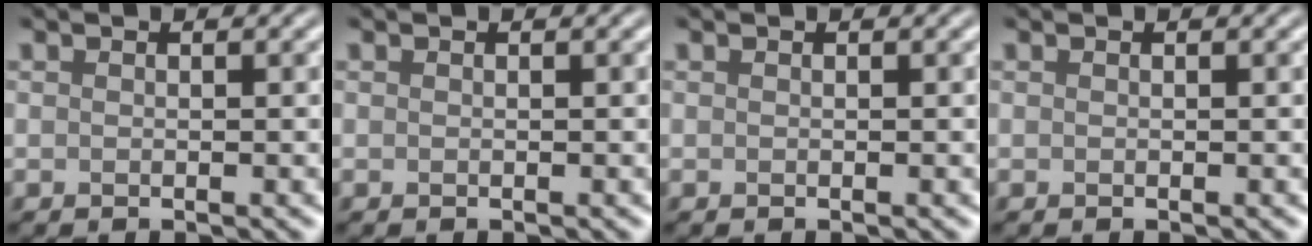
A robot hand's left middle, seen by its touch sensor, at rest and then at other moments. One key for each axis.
{"total": 0.0}
{"total": 0.0}
{"total": 0.0}